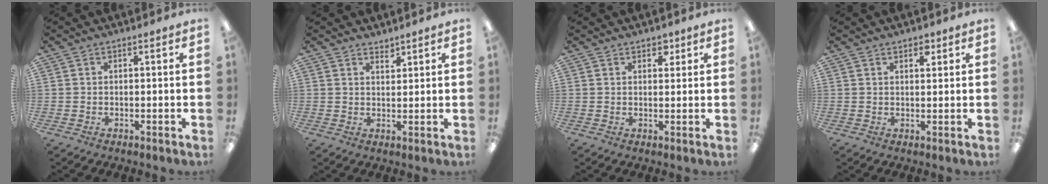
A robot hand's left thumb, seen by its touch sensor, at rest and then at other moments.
{"total": 2.2, "force": [2.1, 0.5, 0.2], "torque": [0.003, -0.013, 0.038]}
{"total": 2.3, "force": [1.7, 1.3, 0.9], "torque": [-0.003, -0.006, 0.028]}
{"total": 2.4, "force": [1.7, 1.1, 1.2], "torque": [-0.009, -0.006, 0.027]}